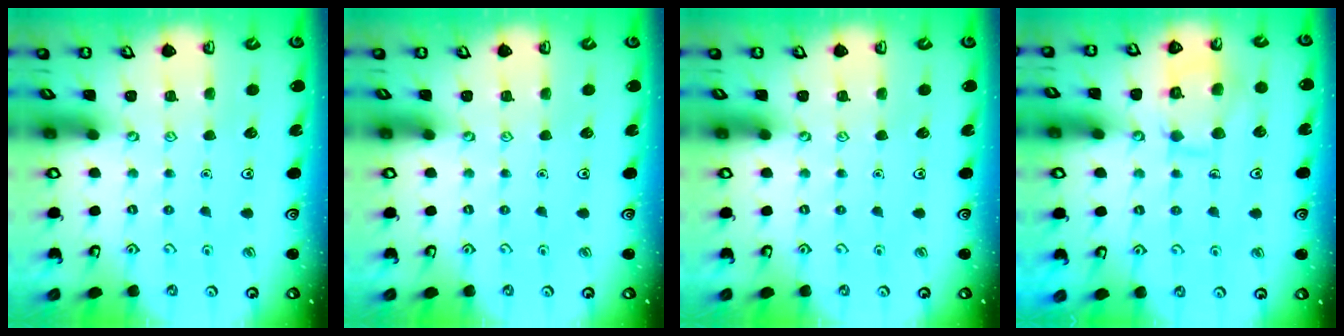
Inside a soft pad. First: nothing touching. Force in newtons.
{"total": 0.0}
{"total": 0.0}
{"total": 10.9, "press": 10.9, "slide": 0.5}